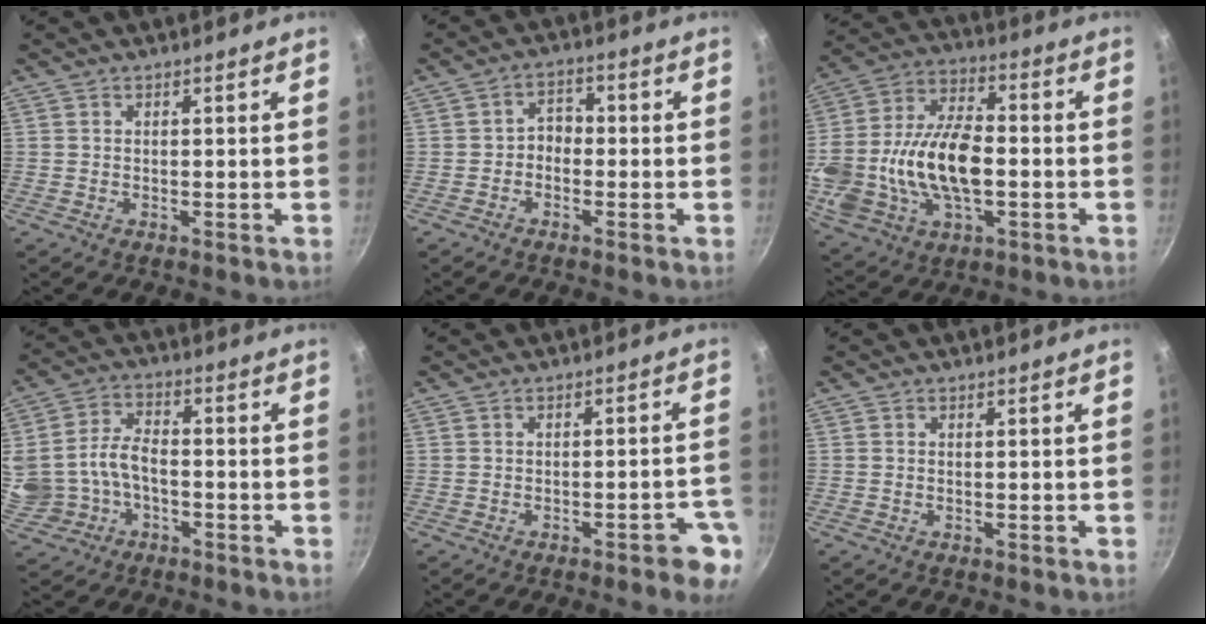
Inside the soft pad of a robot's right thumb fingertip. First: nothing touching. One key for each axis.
{"total": 3.7, "fx": -1.0, "fy": 2.8, "fz": 2.2, "tx": -0.016, "ty": 0.022, "tz": -0.030}
{"total": 22.0, "fx": -2.7, "fy": 12.4, "fz": 18.0, "tx": -0.366, "ty": 0.023, "tz": -0.039}
{"total": 12.5, "fx": -2.2, "fy": 9.4, "fz": 7.9, "tx": -0.168, "ty": 0.035, "tz": -0.032}
{"total": 6.3, "fx": -3.6, "fy": 1.7, "fz": 5.0, "tx": -0.049, "ty": 0.029, "tz": -0.041}
{"total": 0.0}